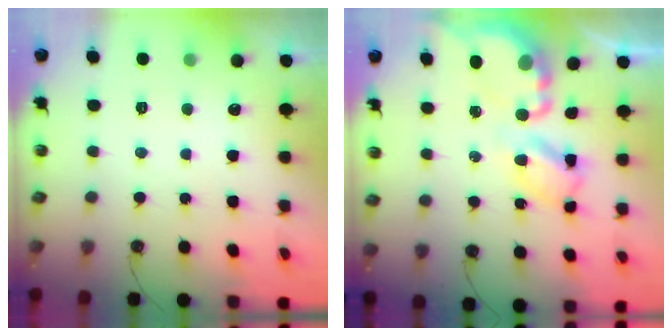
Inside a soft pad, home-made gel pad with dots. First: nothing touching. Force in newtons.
{"total": 8.6, "press": 8.6, "slide": 0.6}